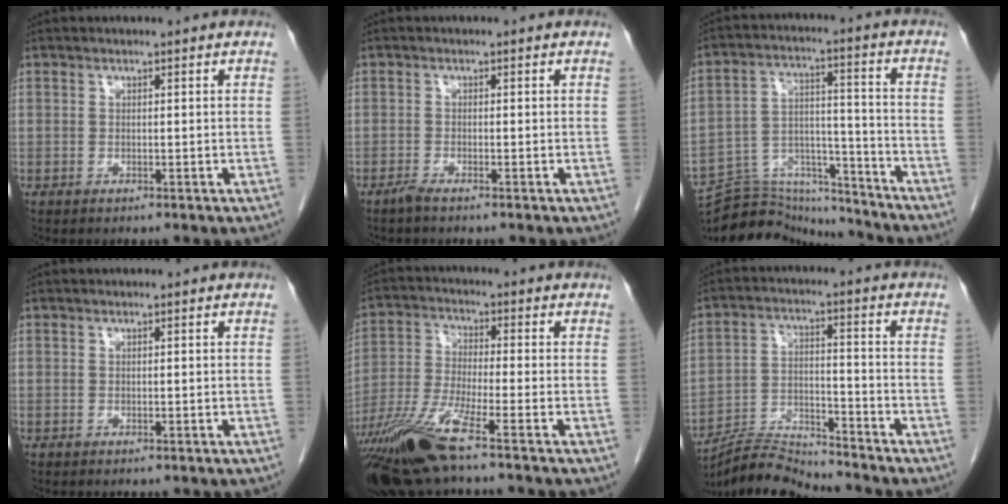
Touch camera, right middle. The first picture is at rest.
{"total": 1.3, "force": [-1.1, -0.1, 0.7], "torque": [-0.020, -0.003, -0.024]}
{"total": 15.2, "force": [-14.9, 2.4, 1.4], "torque": [-0.027, 0.040, -0.237]}
{"total": 0.0}
{"total": 11.3, "force": [-7.4, -0.1, 8.6], "torque": [-0.181, -0.029, -0.142]}
{"total": 8.5, "force": [-8.5, -0.6, 0.2], "torque": [-0.007, 0.009, -0.154]}